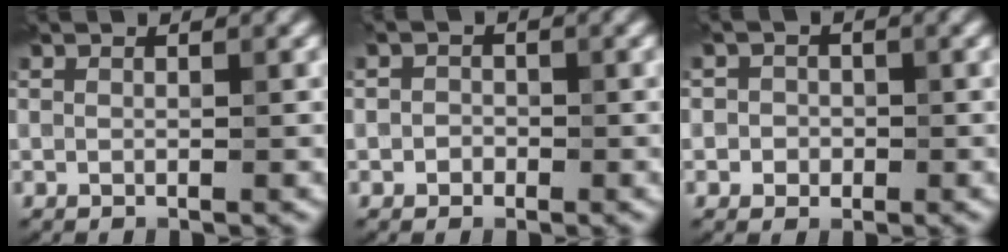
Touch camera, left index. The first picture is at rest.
{"total": 1.4, "force": [-0.2, 1.4, 0.4], "torque": [0.004, -0.001, -0.013]}
{"total": 1.9, "force": [0.0, 1.9, 0.5], "torque": [0.012, 0.001, -0.016]}